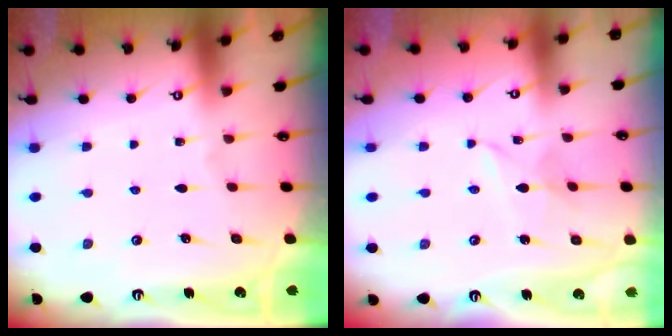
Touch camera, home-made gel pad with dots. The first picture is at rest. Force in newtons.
{"total": 4.2, "press": 4.2, "slide": 0.2}